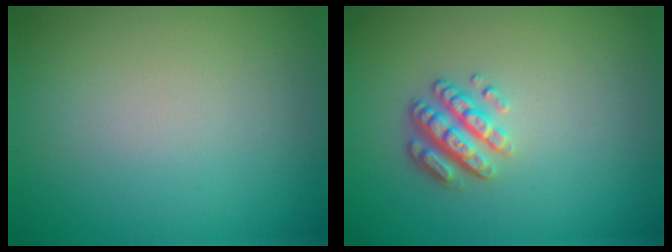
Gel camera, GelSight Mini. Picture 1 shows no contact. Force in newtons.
{"total": 2.9, "press": 2.4, "slide": 1.7}